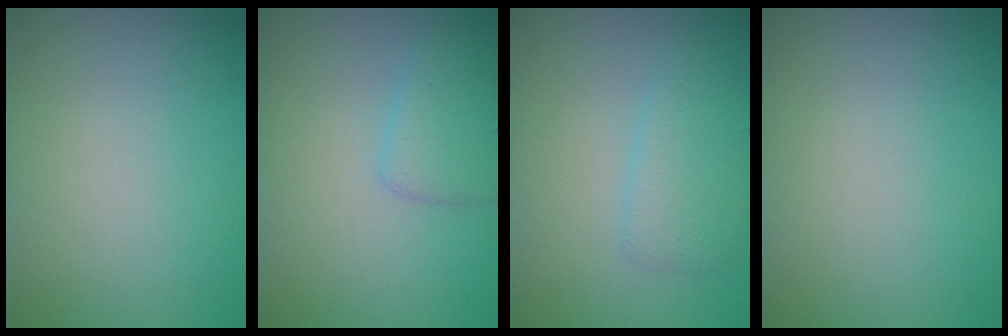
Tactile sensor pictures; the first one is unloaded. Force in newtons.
{"total": 2.4, "press": 2.4, "slide": 0.0}
{"total": 2.3, "press": 2.3, "slide": 0.2}
{"total": 0.0}